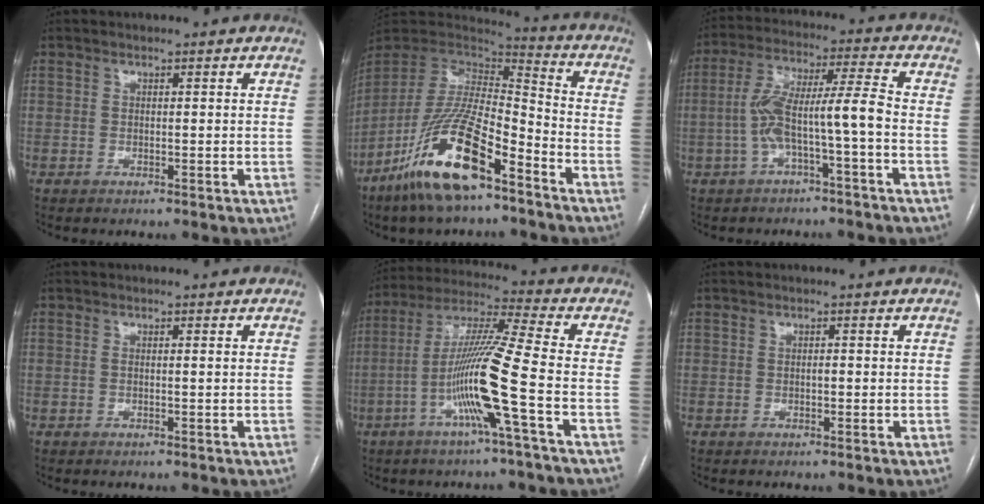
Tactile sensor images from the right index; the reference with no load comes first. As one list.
[{"total": 19.2, "force": [-11.9, 4.7, 14.4], "torque": [-0.308, -0.024, -0.223]}, {"total": 9.5, "force": [-2.4, 0.3, 9.1], "torque": [-0.178, 0.034, -0.043]}, {"total": 0.5, "force": [0.1, -0.1, 0.5], "torque": [-0.012, -0.001, 0.001]}, {"total": 13.7, "force": [-4.4, -1.7, 12.9], "torque": [-0.250, -0.002, -0.092]}, {"total": 0.6, "force": [-0.1, 0.3, 0.6], "torque": [-0.010, 0.001, -0.002]}]